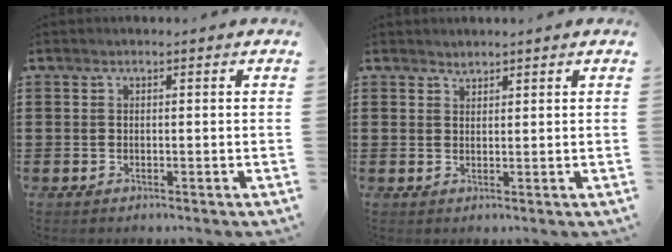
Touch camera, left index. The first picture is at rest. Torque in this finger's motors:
{"motor_torque": [-0.04, -0.04, 0.00, -0.01]}